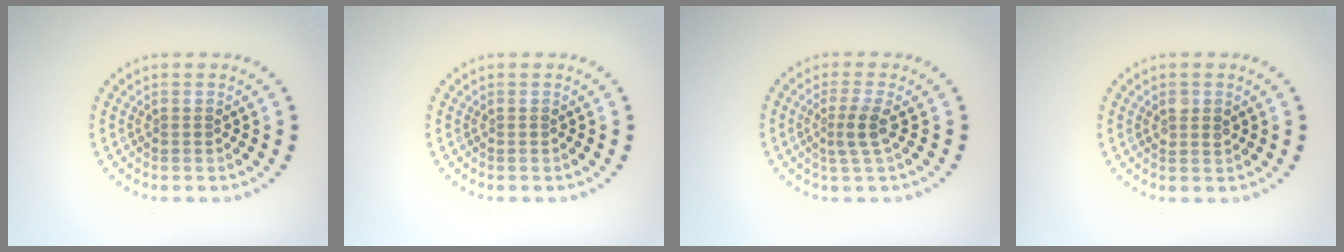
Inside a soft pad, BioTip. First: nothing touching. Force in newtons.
{"total": 0.0}
{"total": 2.1, "press": 1.6, "slide": 1.4}
{"total": 1.3, "press": 1.2, "slide": 0.3}